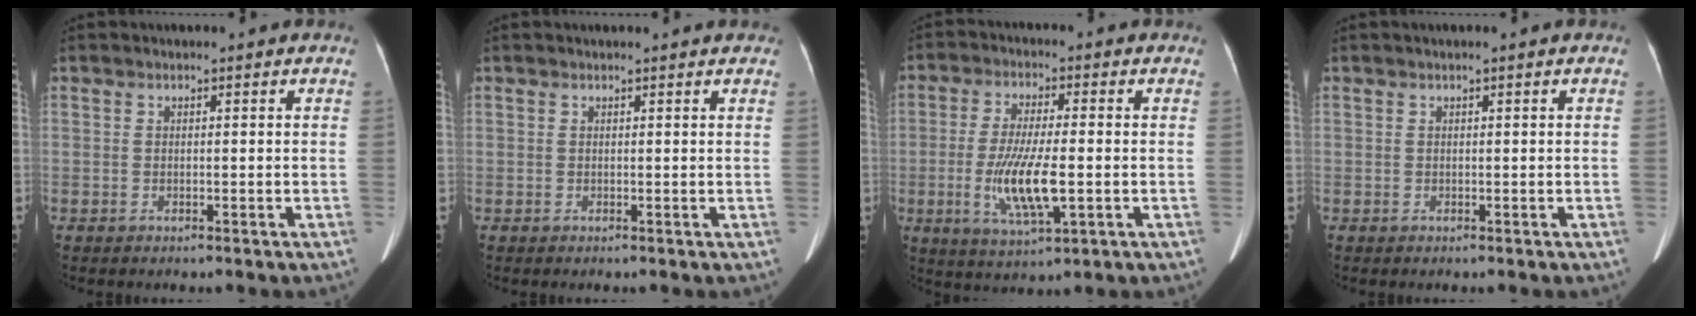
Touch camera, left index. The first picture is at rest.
{"total": 4.6, "force": [4.3, 0.7, 1.4], "torque": [-0.017, 0.011, 0.031]}
{"total": 9.7, "force": [-1.9, 1.9, 9.4], "torque": [-0.190, -0.015, -0.032]}
{"total": 0.0}